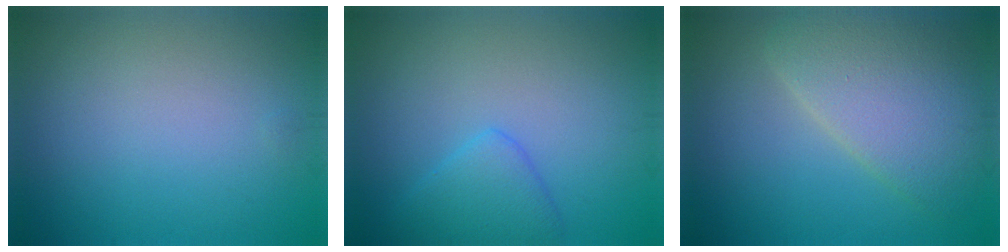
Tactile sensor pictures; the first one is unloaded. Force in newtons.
{"total": 2.8, "press": 2.8, "slide": 0.1}
{"total": 6.3, "press": 6.3, "slide": 0.3}